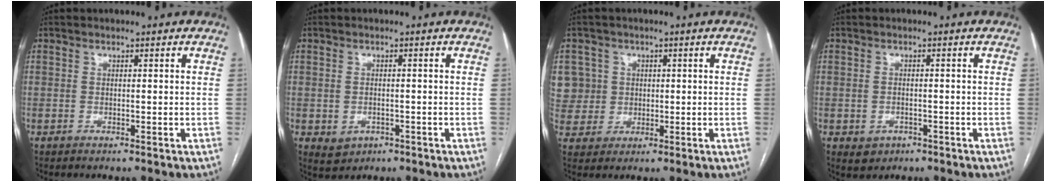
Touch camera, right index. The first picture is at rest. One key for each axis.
{"total": 3.0, "fx": -1.1, "fy": 2.4, "fz": 1.5, "tx": -0.026, "ty": -0.002, "tz": -0.003}
{"total": 9.0, "fx": 2.3, "fy": 8.7, "fz": 0.9, "tx": -0.034, "ty": 0.035, "tz": 0.065}
{"total": 2.7, "fx": -1.2, "fy": 2.1, "fz": 1.1, "tx": -0.017, "ty": 0.002, "tz": -0.006}